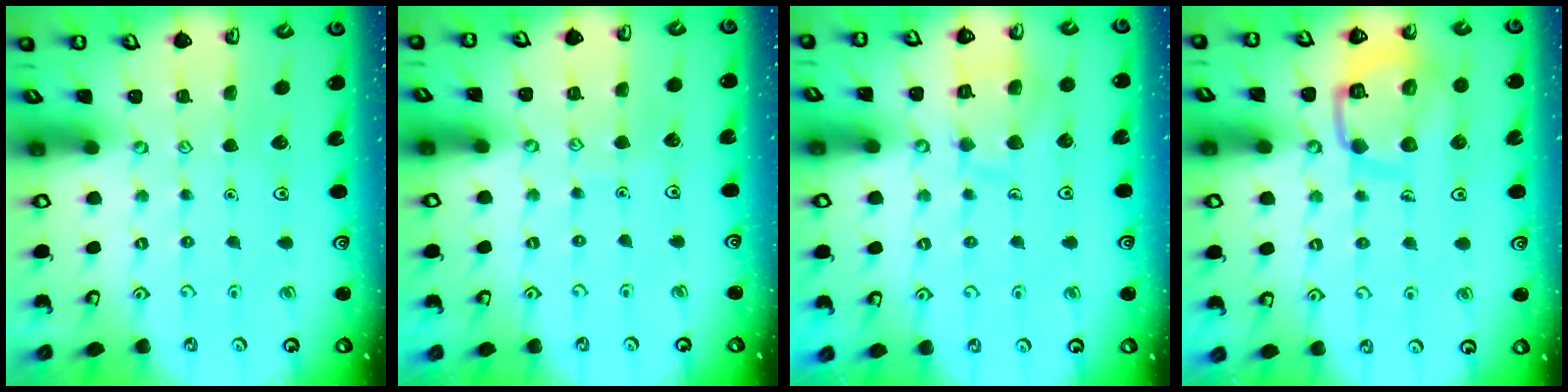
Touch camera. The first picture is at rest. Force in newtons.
{"total": 3.4, "press": 3.4, "slide": 0.3}
{"total": 10.1, "press": 10.0, "slide": 0.9}
{"total": 12.4, "press": 12.3, "slide": 1.2}